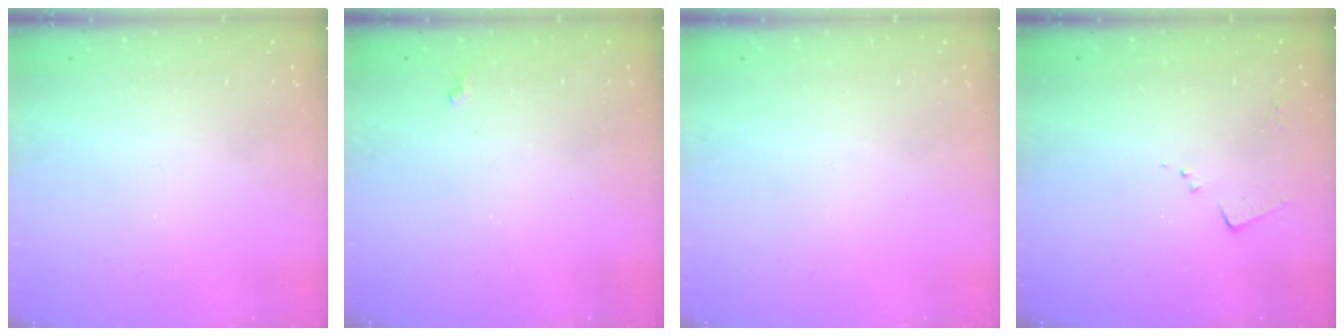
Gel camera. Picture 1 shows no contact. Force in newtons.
{"total": 3.9, "press": 3.9, "slide": 0.6}
{"total": 0.0}
{"total": 4.9, "press": 4.9, "slide": 0.5}